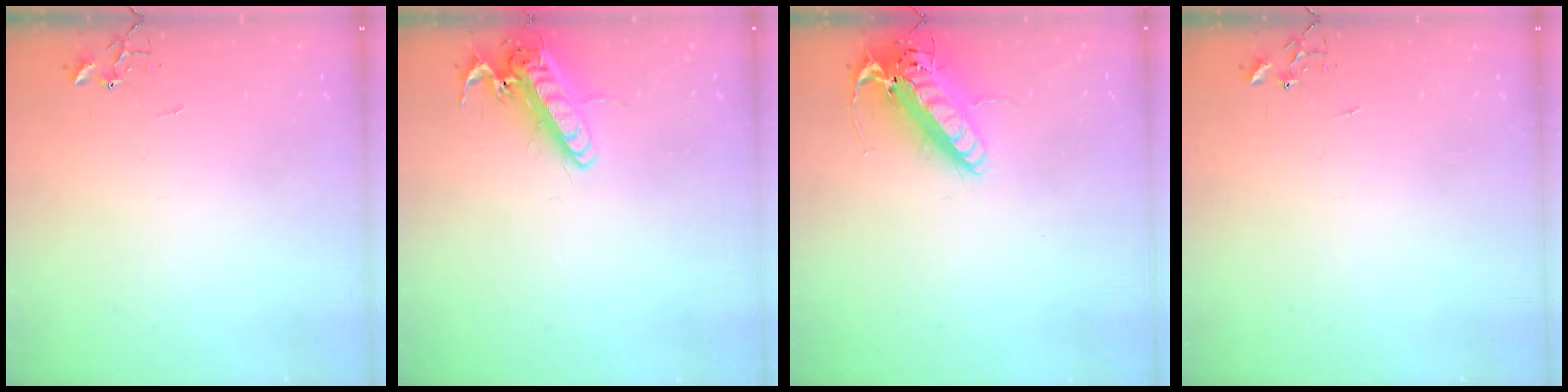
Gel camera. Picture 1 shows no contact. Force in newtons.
{"total": 14.6, "press": 14.4, "slide": 2.4}
{"total": 17.8, "press": 17.5, "slide": 3.4}
{"total": 0.0}